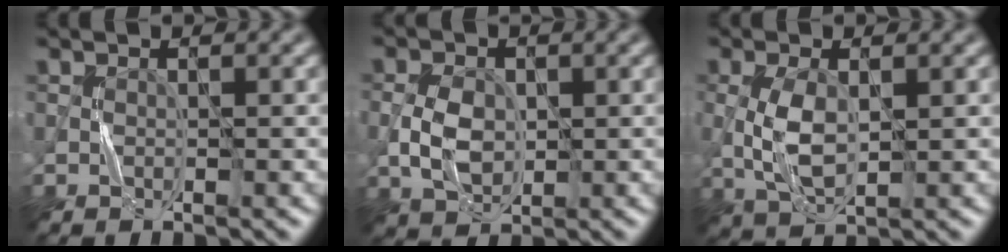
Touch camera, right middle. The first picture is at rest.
{"total": 3.5, "force": [-0.1, 2.5, 2.4], "torque": [-0.048, 0.001, -0.001]}
{"total": 3.8, "force": [0.1, 1.9, 3.3], "torque": [-0.080, -0.001, 0.008]}